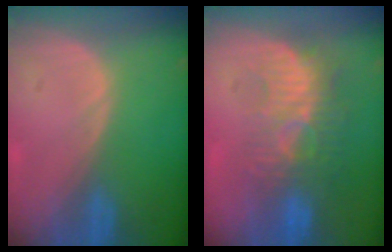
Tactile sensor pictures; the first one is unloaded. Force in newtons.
{"total": 9.4, "press": 8.7, "slide": 3.6}